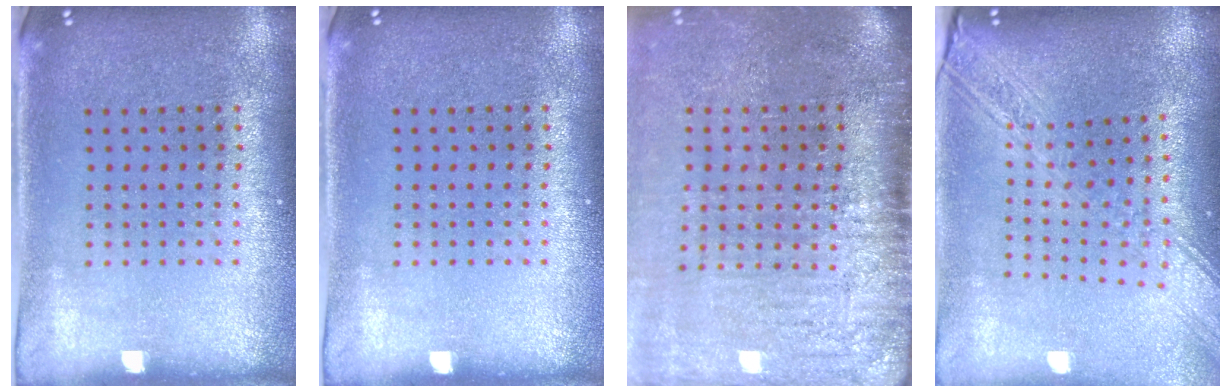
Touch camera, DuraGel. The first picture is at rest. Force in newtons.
{"total": 0.0}
{"total": 4.7, "press": 3.8, "slide": 2.6}
{"total": 2.7, "press": 2.1, "slide": 1.6}